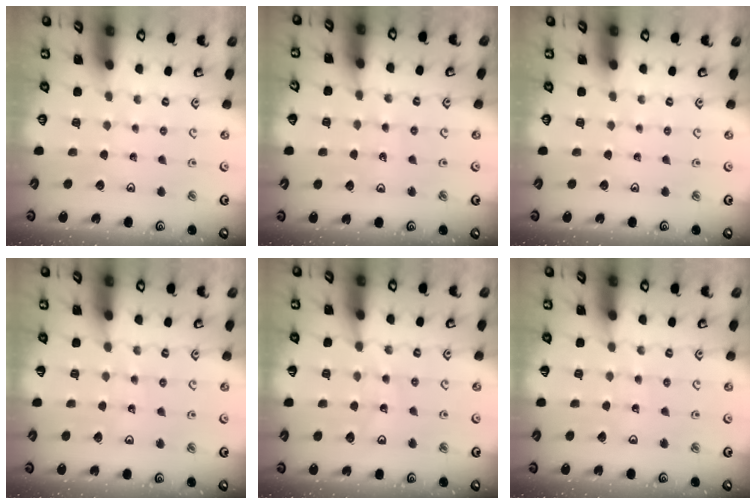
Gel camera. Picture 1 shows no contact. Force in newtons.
{"total": 4.0, "press": 4.0, "slide": 0.5}
{"total": 0.0}
{"total": 5.5, "press": 5.5, "slide": 0.4}
{"total": 10.9, "press": 10.4, "slide": 3.4}
{"total": 2.9, "press": 2.9, "slide": 0.4}